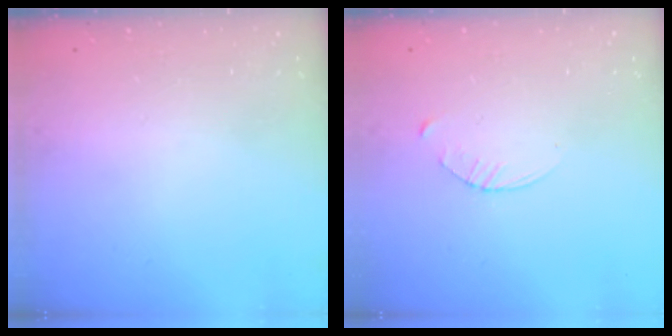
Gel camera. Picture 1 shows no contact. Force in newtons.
{"total": 2.9, "press": 2.9, "slide": 0.4}